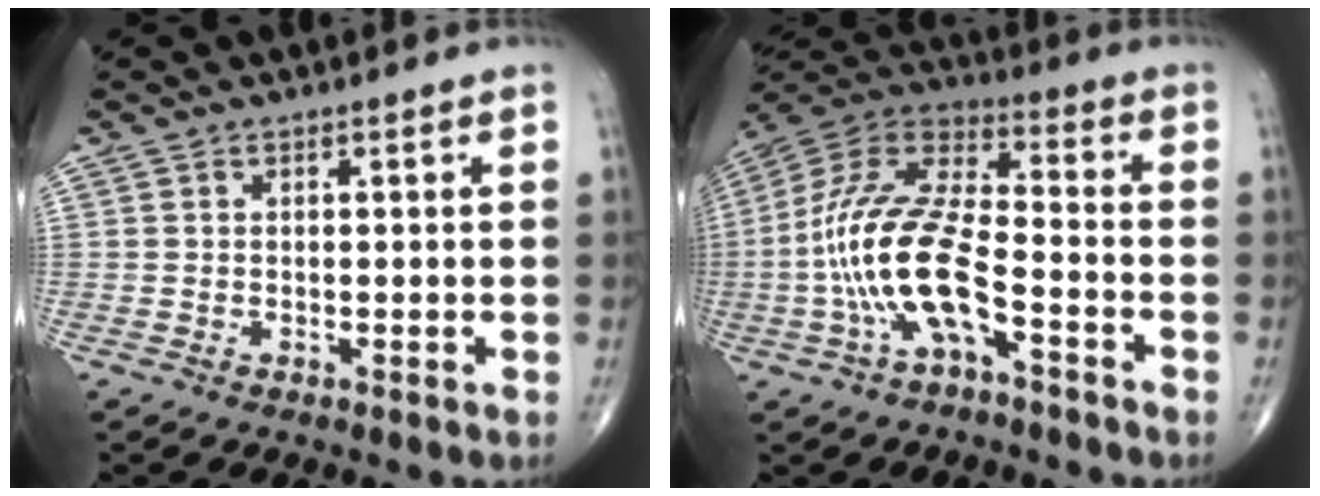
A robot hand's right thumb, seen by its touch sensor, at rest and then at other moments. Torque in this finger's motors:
{"motor_torque": [2.69, 2.32, 2.20, 0.10, 0.64]}